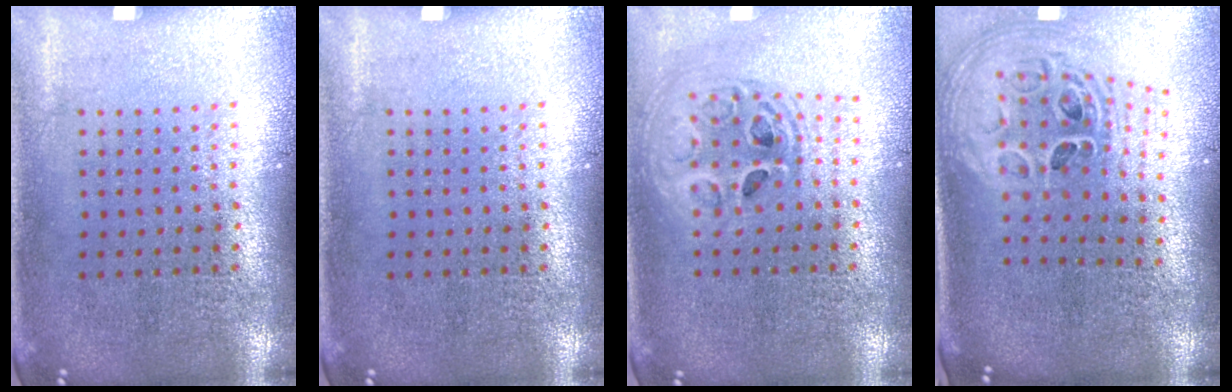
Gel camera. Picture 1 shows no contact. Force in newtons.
{"total": 0.0}
{"total": 1.8, "press": 1.5, "slide": 1.0}
{"total": 2.1, "press": 1.4, "slide": 1.5}